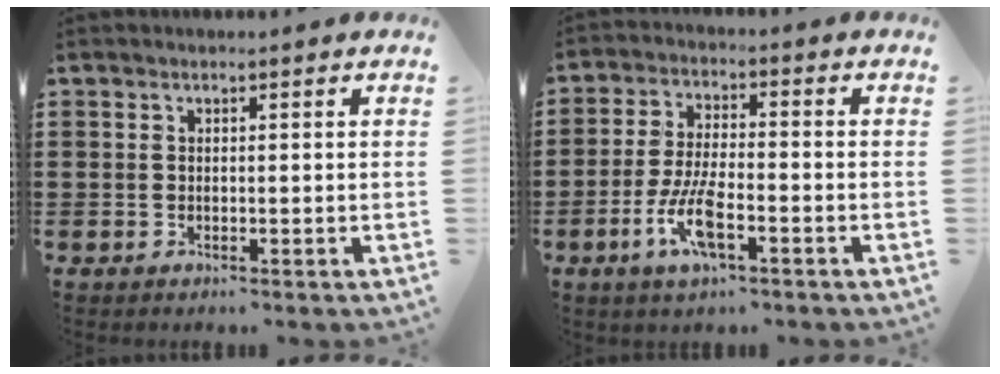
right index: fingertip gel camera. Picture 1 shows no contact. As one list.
[{"total": 7.6, "force": [-3.2, 2.1, 6.6], "torque": [-0.146, -0.014, -0.061]}]